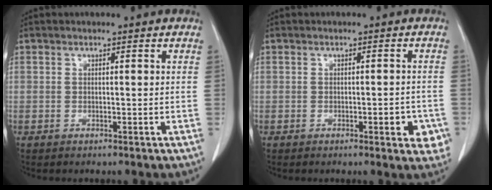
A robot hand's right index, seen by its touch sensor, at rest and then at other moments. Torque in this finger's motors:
{"motor_torque": [0.40, -0.33, 0.13, 0.04]}